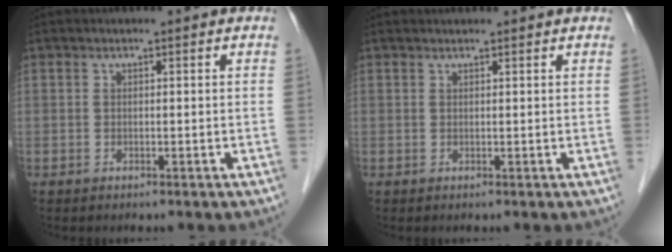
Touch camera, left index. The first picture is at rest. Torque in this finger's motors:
{"motor_torque": [0.16, -0.17, -0.04, 0.01]}